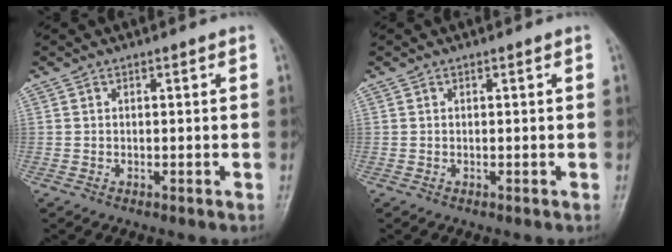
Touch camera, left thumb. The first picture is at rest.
{"total": 0.0}